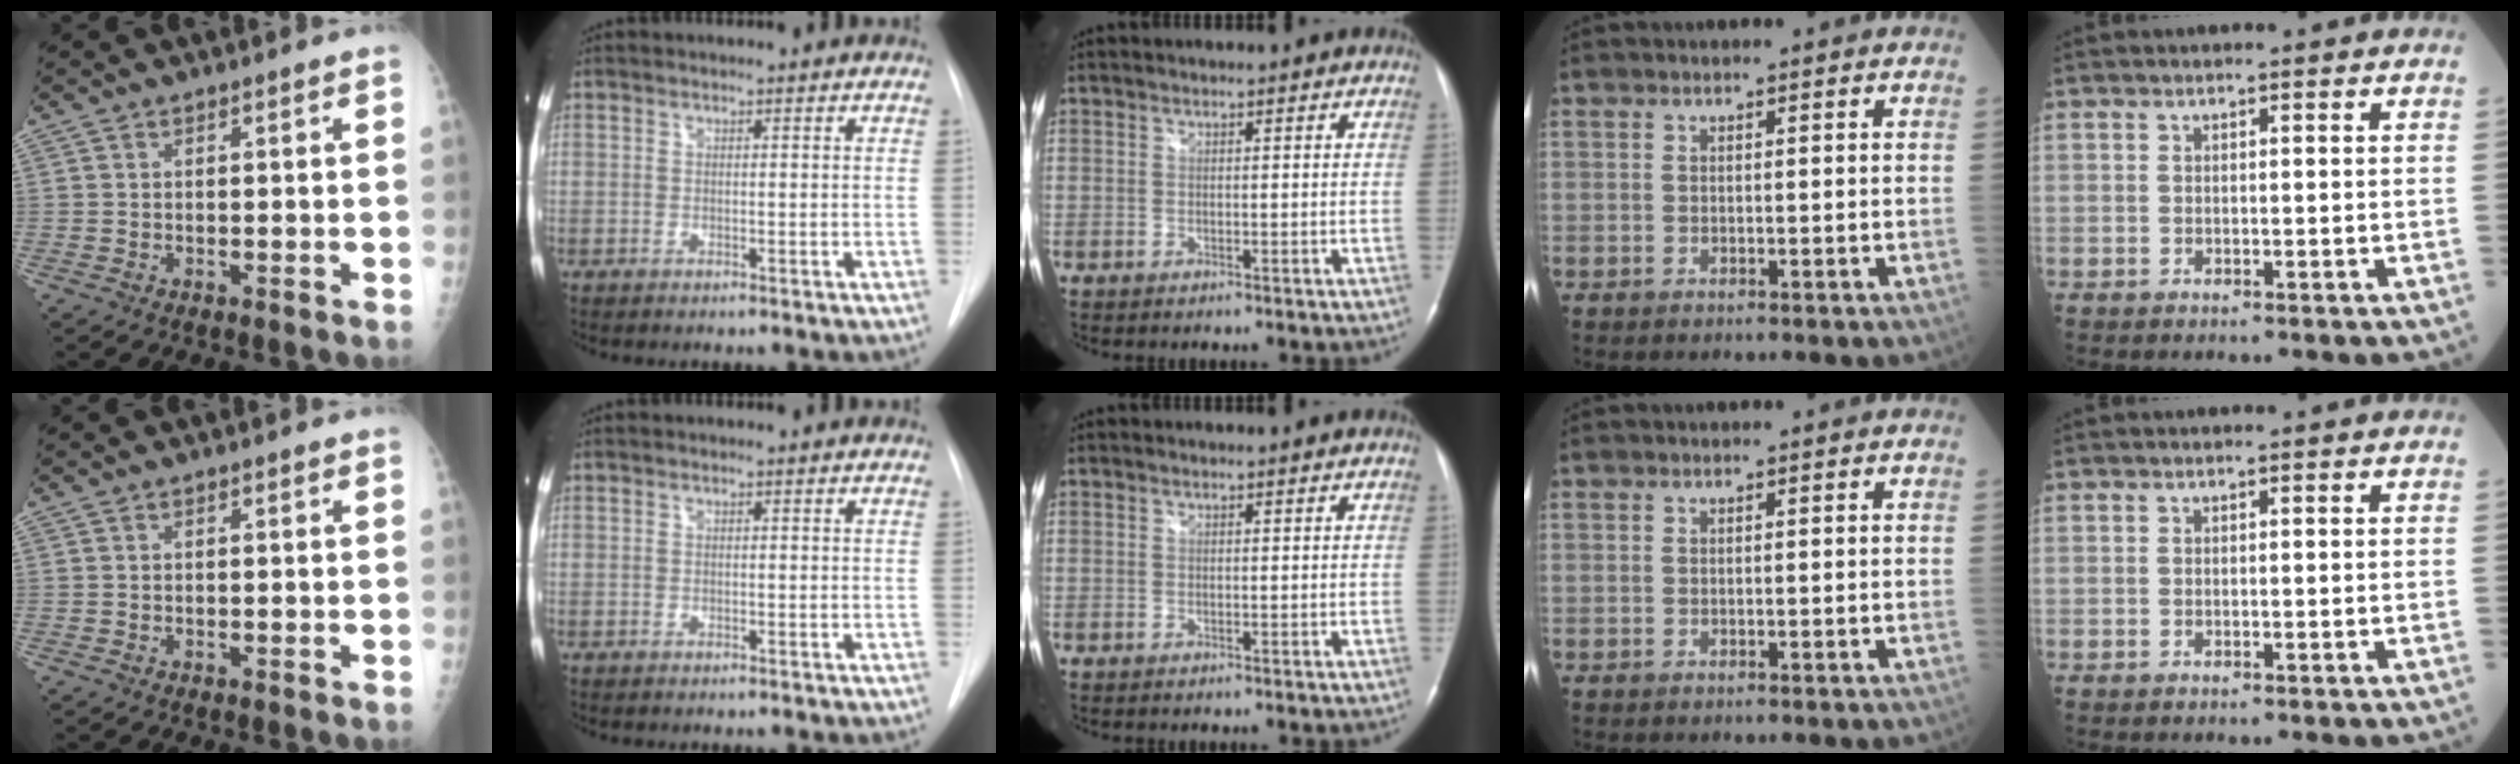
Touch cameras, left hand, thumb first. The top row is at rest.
{}